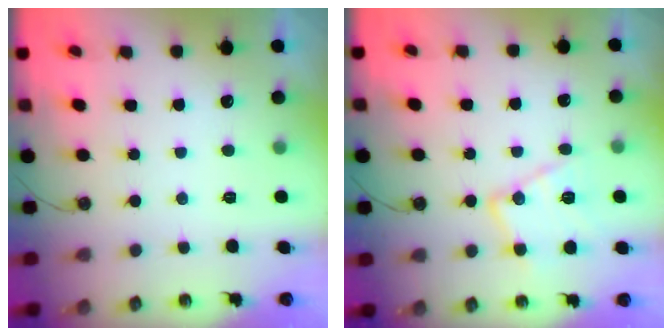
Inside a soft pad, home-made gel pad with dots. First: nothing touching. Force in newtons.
{"total": 13.8, "press": 13.8, "slide": 1.2}